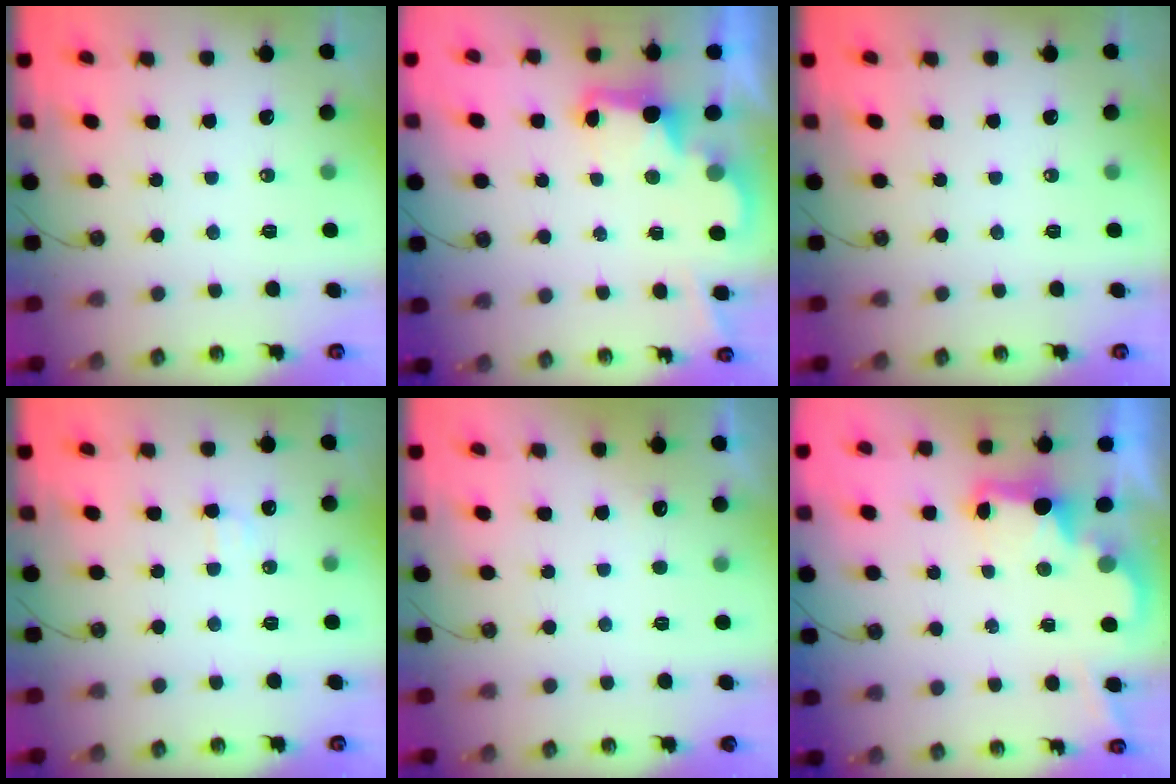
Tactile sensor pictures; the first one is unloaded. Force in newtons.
{"total": 2.9, "press": 2.9, "slide": 0.6}
{"total": 0.0}
{"total": 3.5, "press": 3.3, "slide": 1.0}
{"total": 2.6, "press": 2.4, "slide": 0.9}
{"total": 2.7, "press": 2.6, "slide": 0.5}